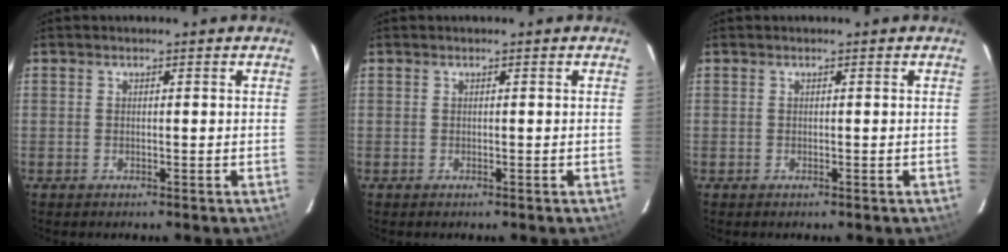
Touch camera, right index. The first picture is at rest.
{"total": 0.0}
{"total": 0.0}